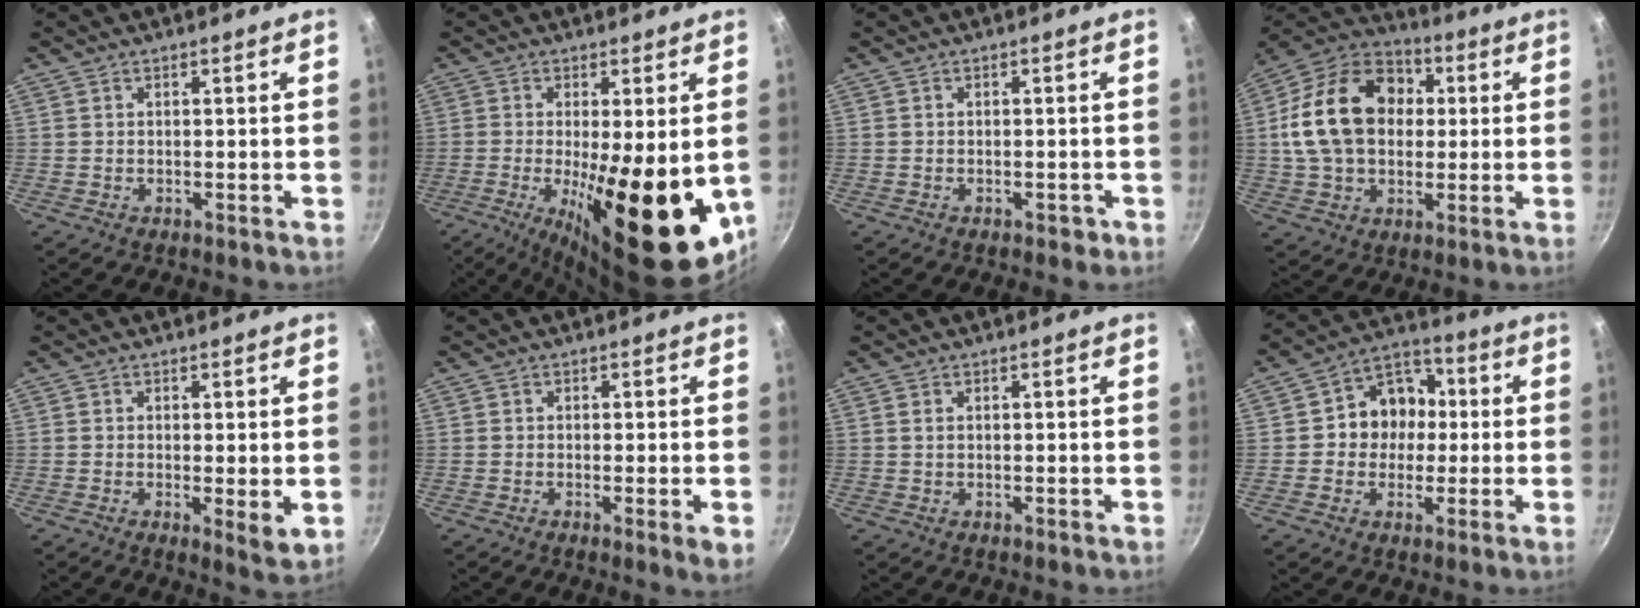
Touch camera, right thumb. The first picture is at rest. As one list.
[{"total": 21.7, "force": [-3.7, 7.5, 20.0], "torque": [-0.280, -0.028, -0.039]}, {"total": 1.2, "force": [-0.6, 0.7, 0.8], "torque": [-0.010, 0.002, -0.009]}, {"total": 20.7, "force": [2.6, 15.1, 13.9], "torque": [-0.220, 0.030, 0.035]}, {"total": 4.2, "force": [-0.2, 1.2, 4.0], "torque": [-0.062, -0.017, -0.002]}, {"total": 3.2, "force": [-0.7, 0.3, 3.1], "torque": [-0.050, -0.012, -0.012]}, {"total": 0.7, "force": [0.3, 0.4, 0.5], "torque": [-0.011, 0.001, 0.004]}, {"total": 11.0, "force": [0.2, 9.6, 5.3], "torque": [-0.033, 0.025, -0.017]}]